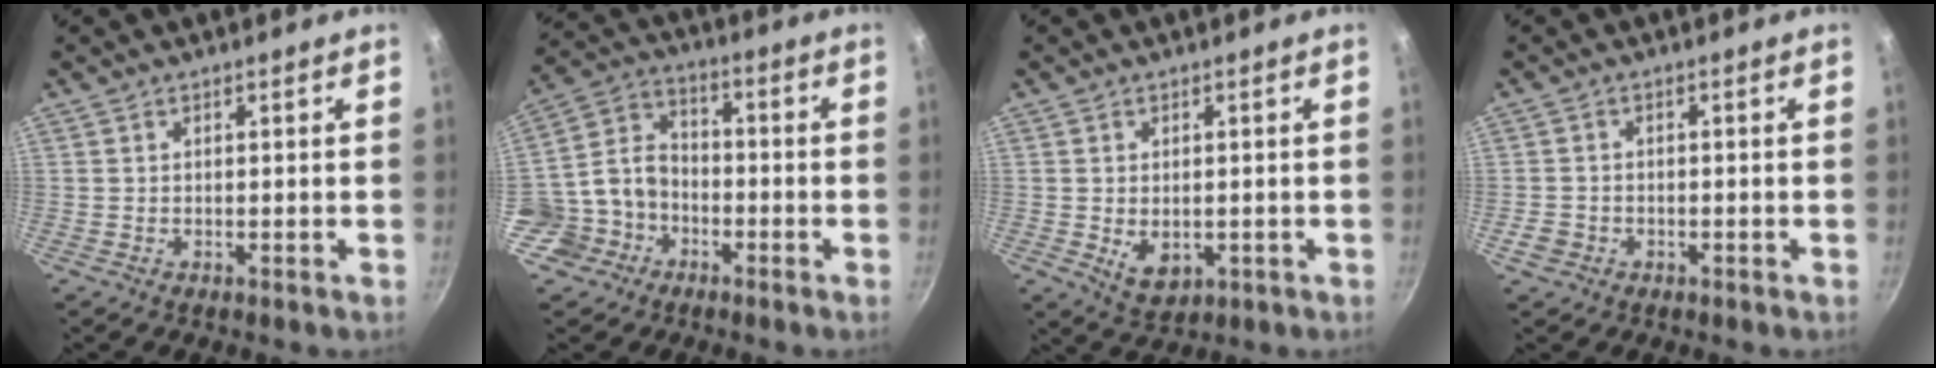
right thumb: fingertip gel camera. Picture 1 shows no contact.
{"total": 10.3, "force": [-3.8, 8.9, 3.4], "torque": [-0.034, 0.058, -0.084]}
{"total": 5.4, "force": [-0.6, 3.7, 3.8], "torque": [-0.053, -0.010, 0.001]}
{"total": 2.9, "force": [-1.3, 2.4, 1.1], "torque": [-0.017, 0.014, -0.020]}